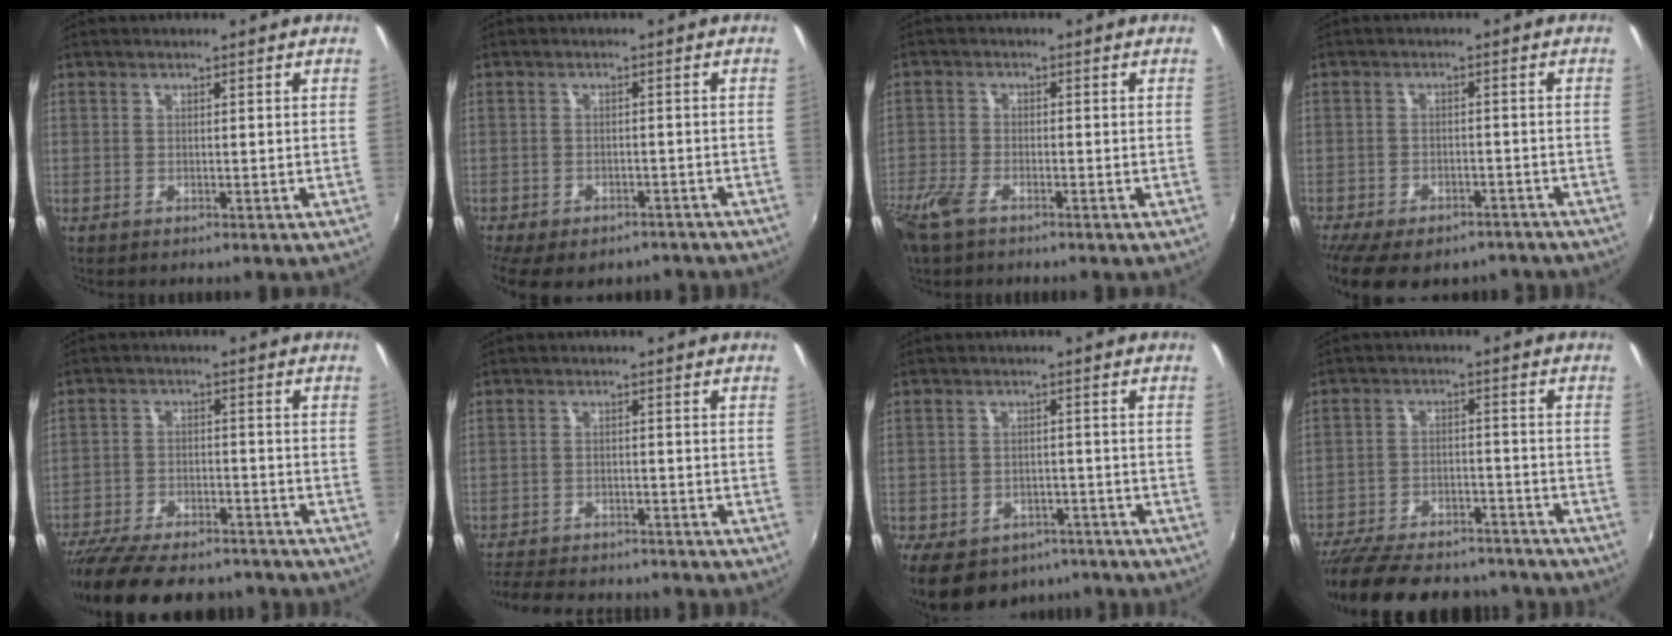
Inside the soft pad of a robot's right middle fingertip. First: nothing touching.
{"total": 12.6, "force": [-9.7, 5.5, 5.9], "torque": [-0.133, -0.033, -0.132]}
{"total": 7.6, "force": [-5.0, 3.0, 4.8], "torque": [-0.126, -0.023, -0.104]}
{"total": 15.0, "force": [-11.5, 6.6, 6.9], "torque": [-0.152, -0.025, -0.158]}
{"total": 19.7, "force": [-16.4, 6.7, 8.8], "torque": [-0.188, -0.025, -0.241]}
{"total": 12.8, "force": [-11.2, 3.8, 4.9], "torque": [-0.119, -0.019, -0.169]}
{"total": 14.5, "force": [-9.6, 8.8, 6.2], "torque": [-0.146, -0.009, -0.128]}
{"total": 23.5, "force": [-20.2, 7.7, 9.1], "torque": [-0.193, -0.004, -0.276]}